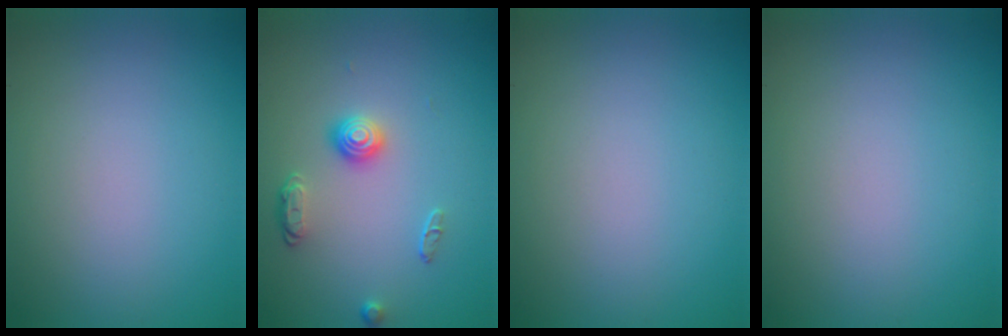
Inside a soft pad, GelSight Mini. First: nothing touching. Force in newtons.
{"total": 2.1, "press": 1.6, "slide": 1.4}
{"total": 0.0}
{"total": 0.0}